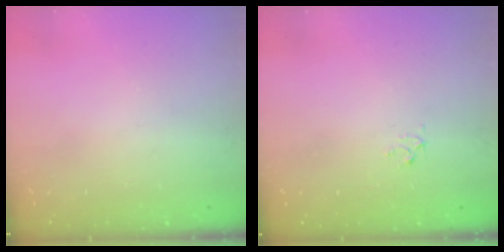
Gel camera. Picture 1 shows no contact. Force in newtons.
{"total": 2.3, "press": 2.3, "slide": 0.2}